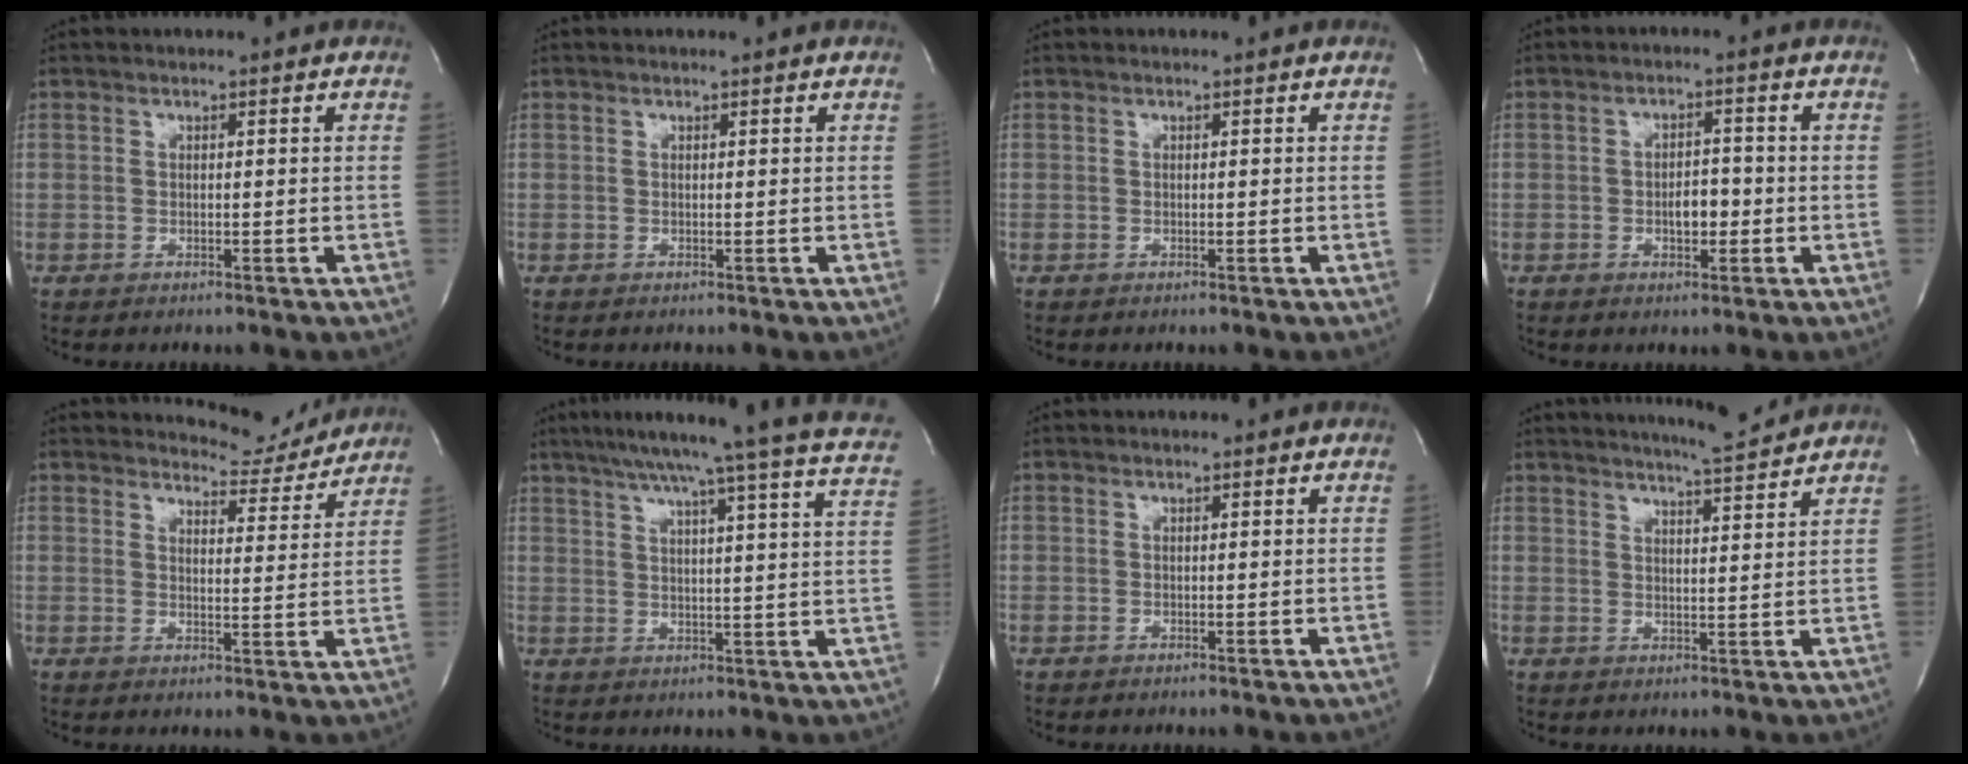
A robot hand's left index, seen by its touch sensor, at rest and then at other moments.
{"total": 0.0}
{"total": 0.0}
{"total": 3.4, "force": [-1.0, 1.7, 2.8], "torque": [-0.041, 0.005, -0.012]}
{"total": 6.1, "force": [6.0, 0.6, -0.6], "torque": [0.008, -0.019, 0.075]}
{"total": 24.3, "force": [20.7, -0.6, 12.7], "torque": [-0.199, -0.030, 0.253]}
{"total": 0.0}
{"total": 7.6, "force": [7.2, -0.9, 2.2], "torque": [-0.046, -0.010, 0.103]}